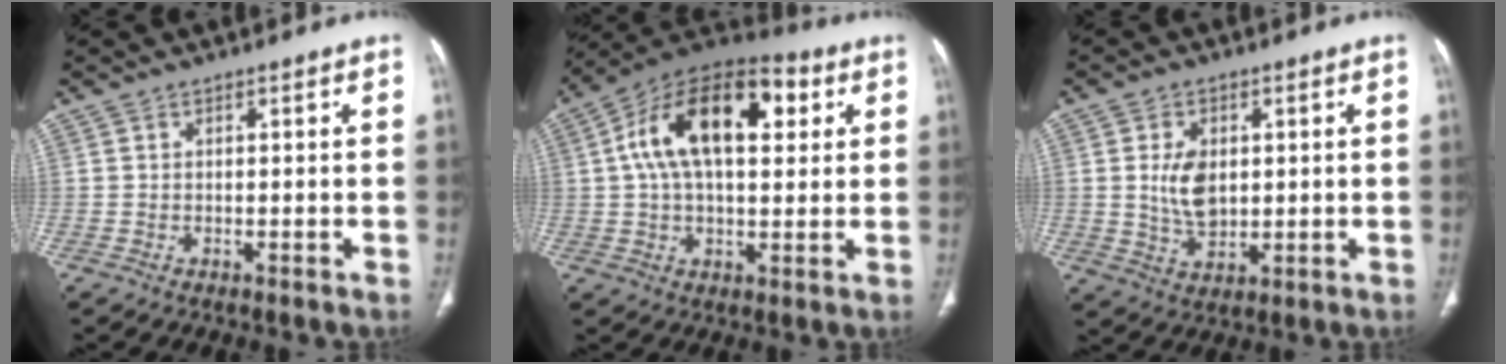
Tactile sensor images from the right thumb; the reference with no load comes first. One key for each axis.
{"total": 20.2, "fx": 5.2, "fy": 10.7, "fz": 16.3, "tx": -0.256, "ty": 0.025, "tz": 0.073}
{"total": 7.3, "fx": 0.9, "fy": 4.9, "fz": 5.4, "tx": -0.084, "ty": -0.010, "tz": 0.025}